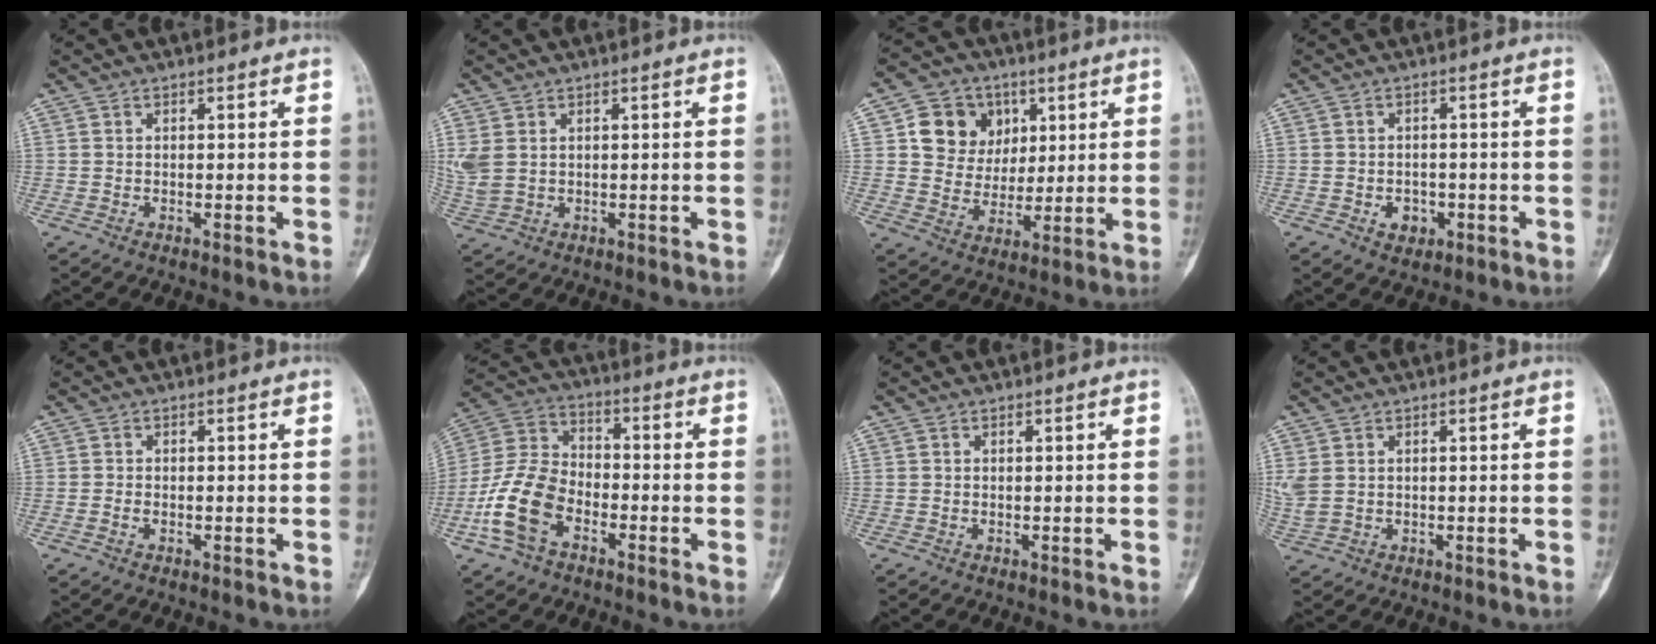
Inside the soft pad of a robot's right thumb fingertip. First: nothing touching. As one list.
[{"total": 4.8, "force": [1.2, 3.4, 3.2], "torque": [-0.089, 0.001, 0.037]}, {"total": 11.3, "force": [3.8, 9.8, 4.1], "torque": [-0.026, -0.009, 0.068]}, {"total": 3.5, "force": [-1.3, 2.7, 1.7], "torque": [-0.008, 0.007, -0.012]}, {"total": 0.9, "force": [-0.4, 0.6, 0.6], "torque": [-0.012, 0.004, -0.008]}, {"total": 13.5, "force": [-5.6, 8.5, 8.8], "torque": [-0.182, 0.034, -0.115]}, {"total": 0.0}, {"total": 3.6, "force": [1.0, 2.5, 2.4], "torque": [-0.070, 0.003, 0.029]}]